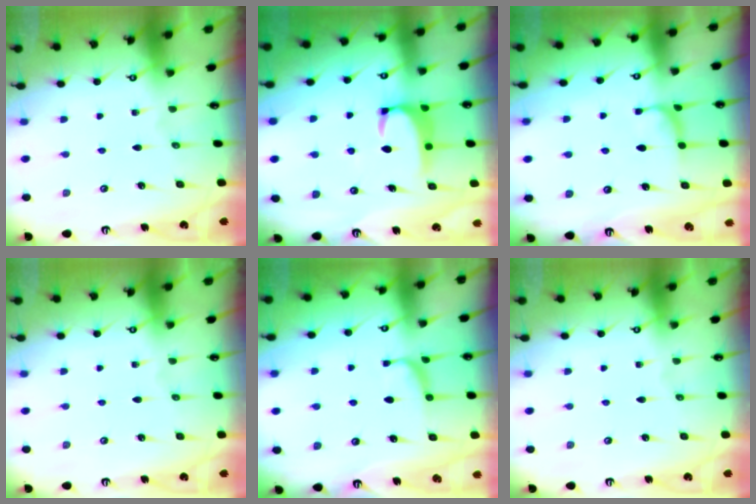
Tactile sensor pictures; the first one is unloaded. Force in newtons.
{"total": 2.1, "press": 2.0, "slide": 0.3}
{"total": 2.3, "press": 2.2, "slide": 0.8}
{"total": 0.0}
{"total": 0.9, "press": 0.7, "slide": 0.5}
{"total": 0.0}